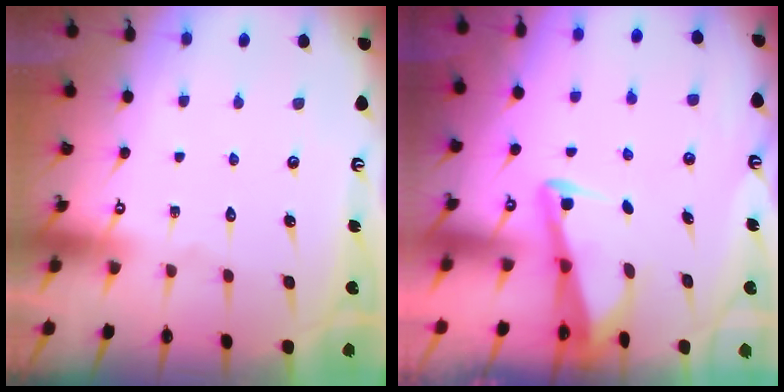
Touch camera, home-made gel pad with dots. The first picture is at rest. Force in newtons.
{"total": 2.9, "press": 2.9, "slide": 0.3}